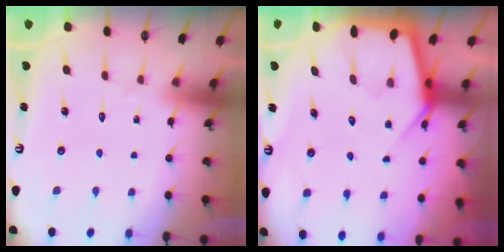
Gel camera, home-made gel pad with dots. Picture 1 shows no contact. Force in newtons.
{"total": 7.5, "press": 7.4, "slide": 0.6}